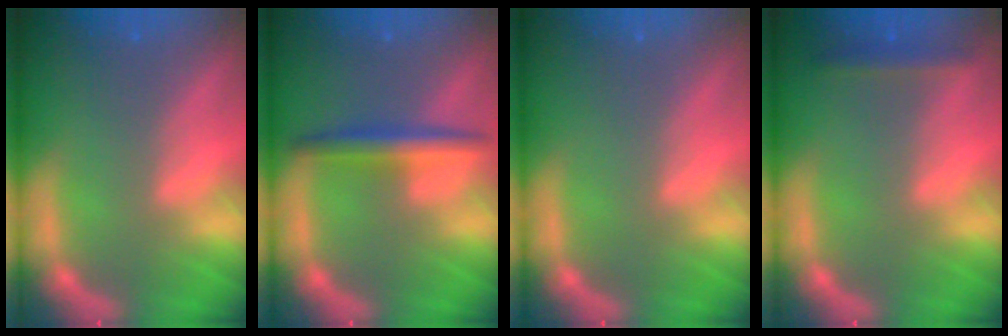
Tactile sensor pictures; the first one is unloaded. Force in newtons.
{"total": 3.5}
{"total": 0.0}
{"total": 1.9}